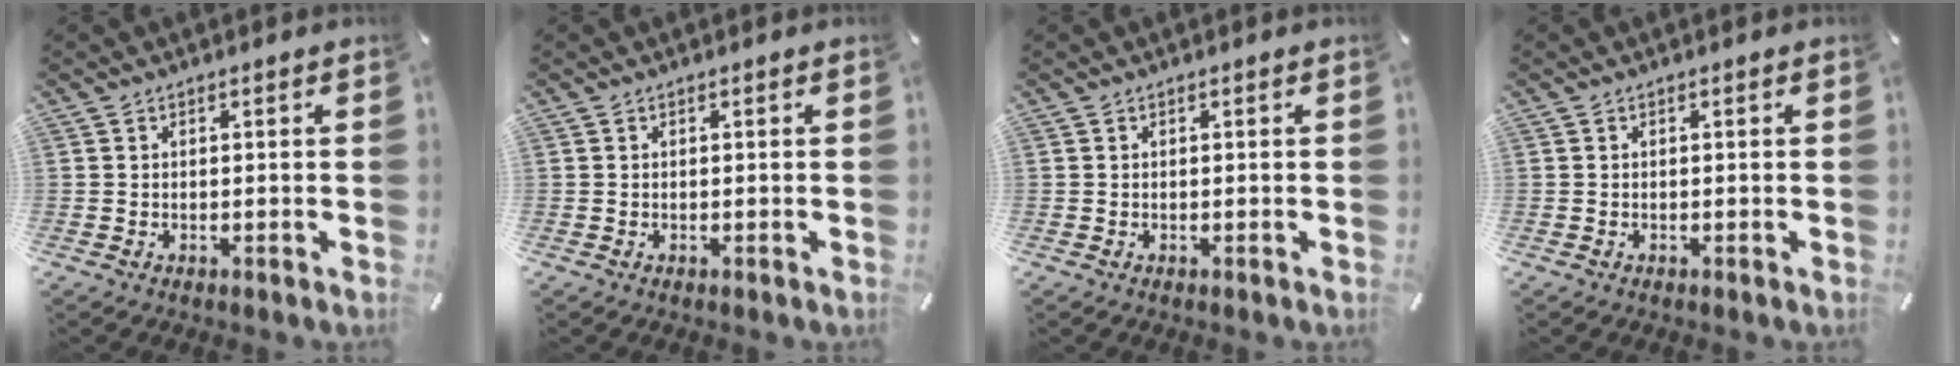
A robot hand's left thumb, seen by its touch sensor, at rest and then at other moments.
{"total": 0.0}
{"total": 0.0}
{"total": 0.0}